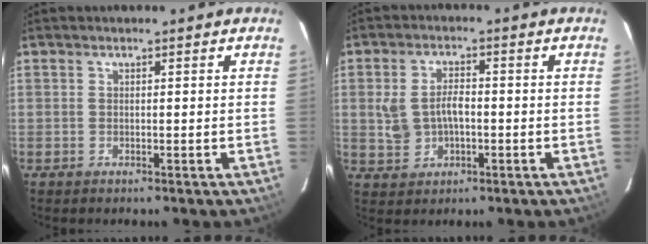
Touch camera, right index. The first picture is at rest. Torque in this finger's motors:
{"motor_torque": [0.18, 0.03, 0.16, 0.08]}